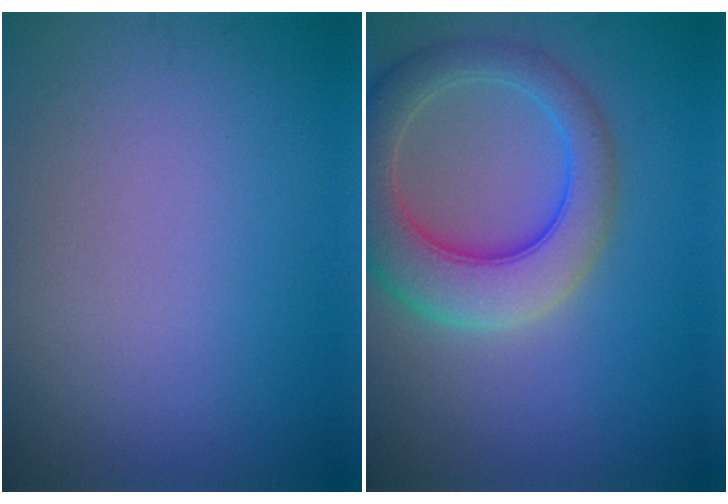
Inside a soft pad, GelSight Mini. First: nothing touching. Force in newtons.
{"total": 7.2, "press": 7.2, "slide": 0.5}